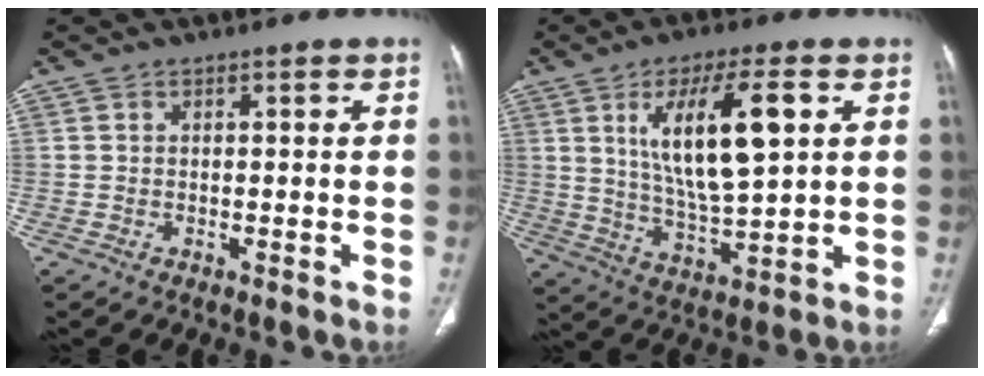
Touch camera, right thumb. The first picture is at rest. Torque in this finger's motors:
{"motor_torque": [-0.08, 1.43, 0.58, 0.59, 0.21]}